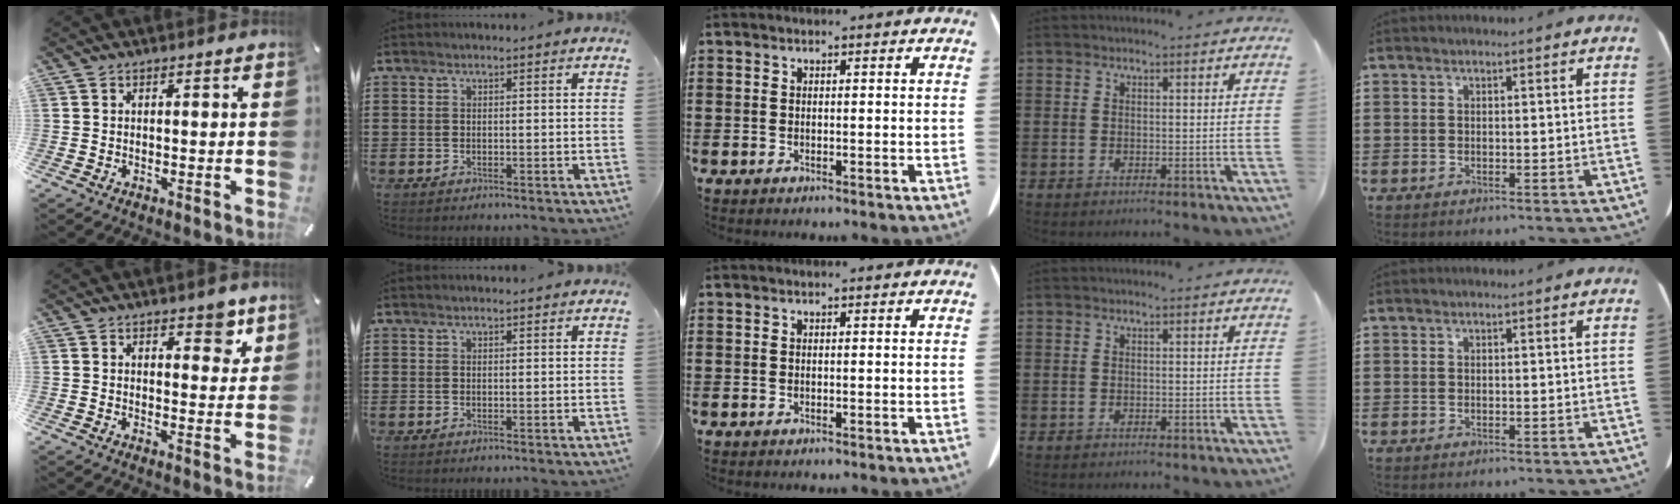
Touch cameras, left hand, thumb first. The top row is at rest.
{"thumb": {"total": 5.7, "force": [3.8, 3.1, 3.0], "torque": [-0.015, -0.024, 0.057]}, "index": {"total": 0.6, "force": [0.5, 0.1, 0.3], "torque": [-0.007, -0.001, 0.010]}}